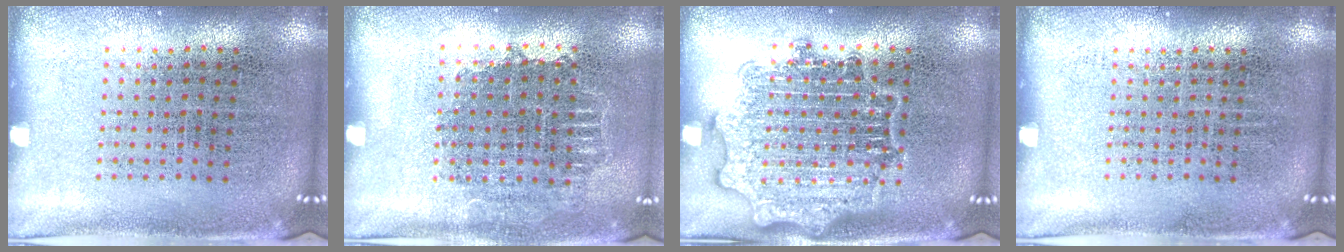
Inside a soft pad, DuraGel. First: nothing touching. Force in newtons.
{"total": 0.9, "press": 0.8, "slide": 0.2}
{"total": 2.4, "press": 2.4, "slide": 0.3}
{"total": 0.0}